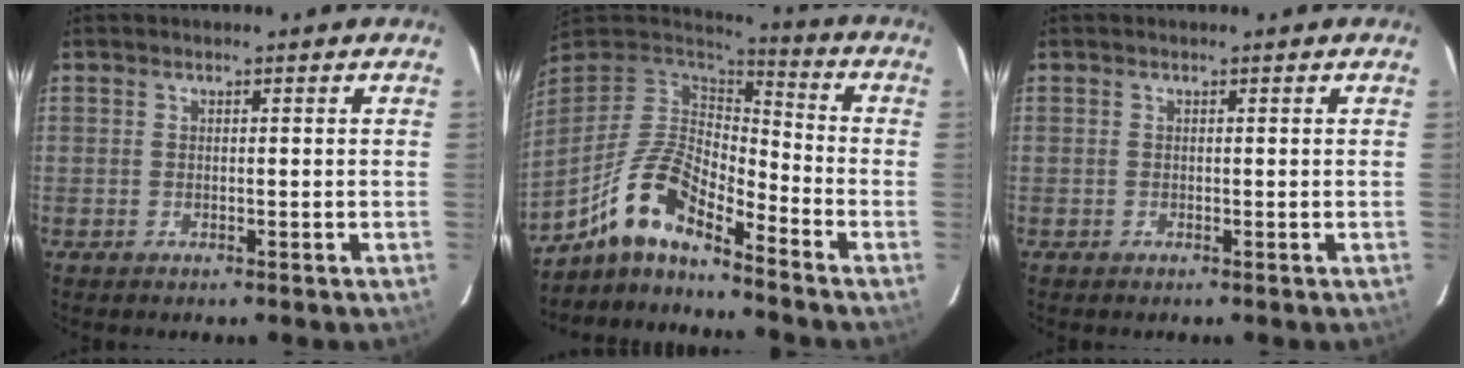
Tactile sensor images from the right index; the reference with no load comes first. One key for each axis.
{"total": 11.8, "fx": -8.6, "fy": 3.1, "fz": 7.5, "tx": -0.159, "ty": 0.029, "tz": -0.162}
{"total": 0.0}